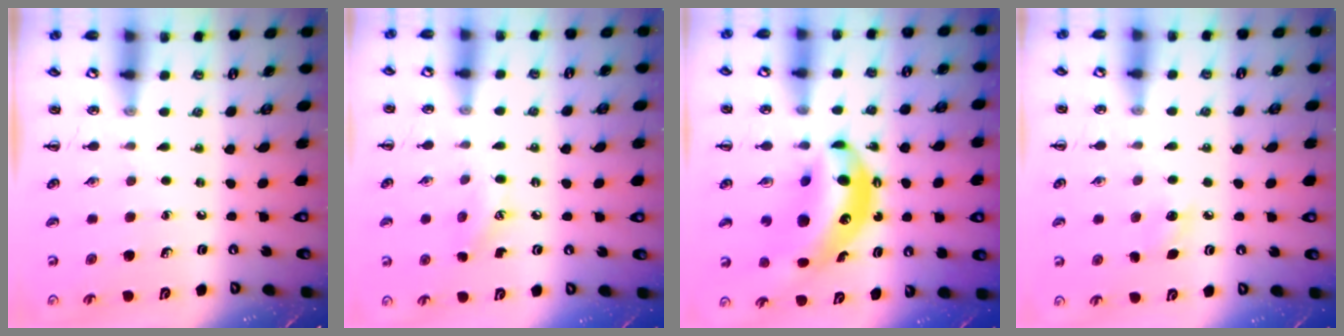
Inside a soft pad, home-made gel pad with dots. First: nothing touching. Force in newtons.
{"total": 6.1, "press": 5.9, "slide": 1.7}
{"total": 11.6, "press": 11.1, "slide": 3.3}
{"total": 4.3, "press": 4.2, "slide": 1.1}